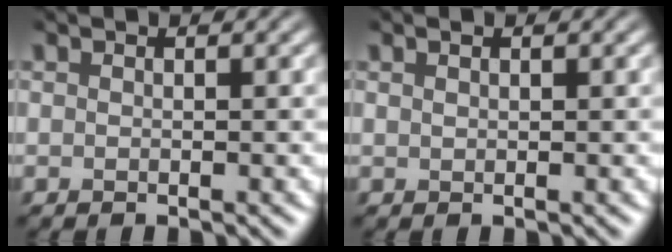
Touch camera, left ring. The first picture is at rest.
{"total": 0.6, "force": [0.5, 0.2, 0.4], "torque": [-0.009, 0.003, 0.009]}